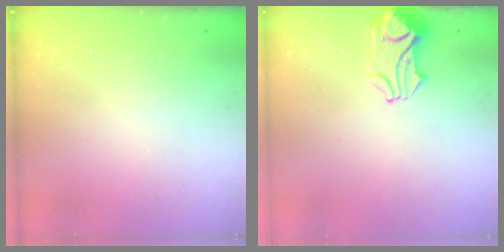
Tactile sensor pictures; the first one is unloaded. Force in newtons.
{"total": 6.0, "press": 5.9, "slide": 0.7}